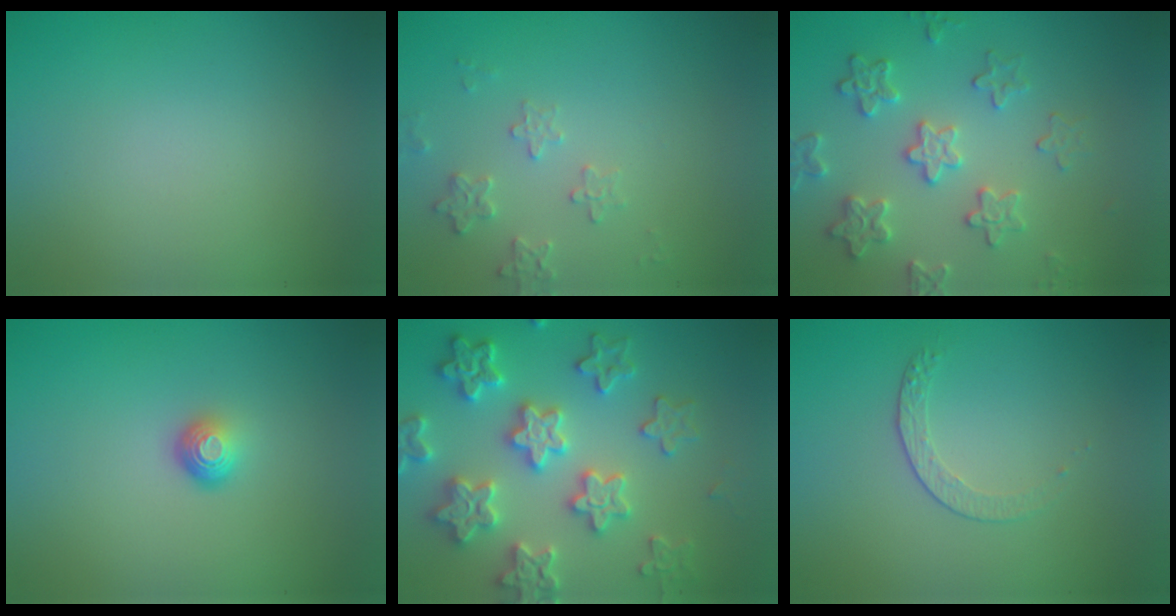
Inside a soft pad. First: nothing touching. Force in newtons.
{"total": 1.9, "press": 1.8, "slide": 0.2}
{"total": 3.9, "press": 3.6, "slide": 1.5}
{"total": 1.6, "press": 1.0, "slide": 1.3}
{"total": 6.1, "press": 6.0, "slide": 1.3}
{"total": 1.5, "press": 0.9, "slide": 1.2}